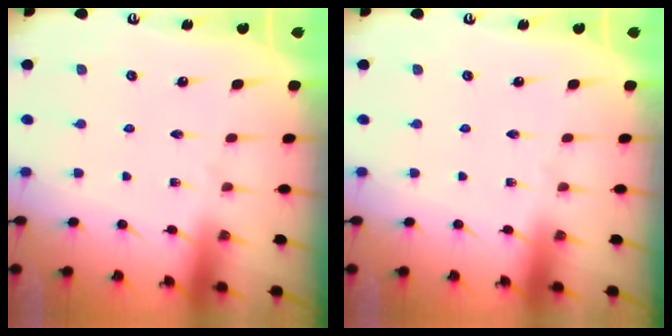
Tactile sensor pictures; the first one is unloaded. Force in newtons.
{"total": 0.0}